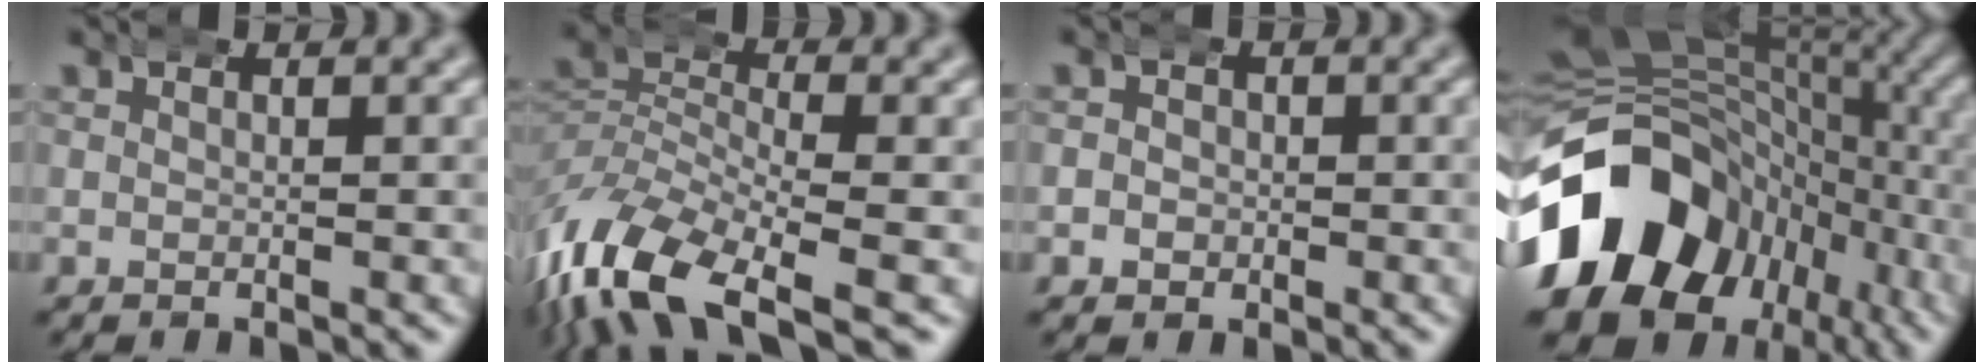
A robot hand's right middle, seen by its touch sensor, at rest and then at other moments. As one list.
[{"total": 10.4, "force": [-5.3, 5.8, 6.9], "torque": [-0.171, -0.049, -0.066]}, {"total": 2.0, "force": [-0.5, 1.9, 0.3], "torque": [-0.008, -0.003, -0.013]}, {"total": 20.0, "force": [-4.6, 15.4, 11.9], "torque": [-0.198, -0.025, -0.070]}]